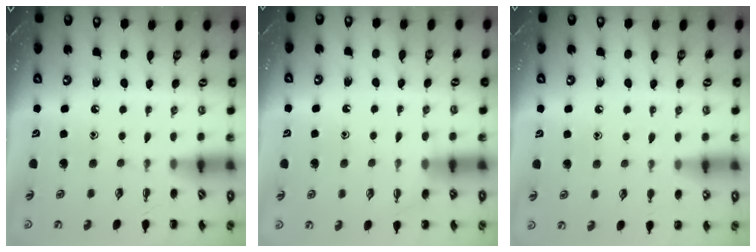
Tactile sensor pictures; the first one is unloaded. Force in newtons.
{"total": 4.3, "press": 4.1, "slide": 1.2}
{"total": 5.9, "press": 5.6, "slide": 1.7}